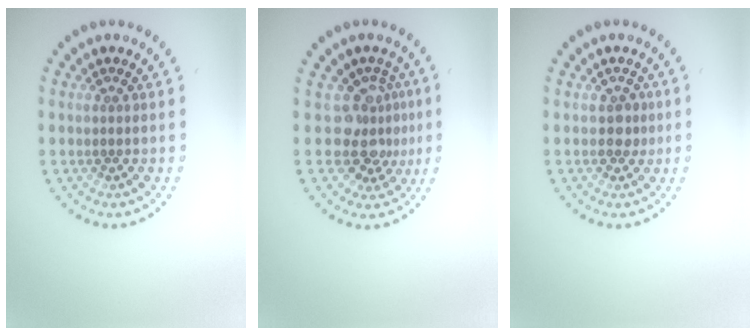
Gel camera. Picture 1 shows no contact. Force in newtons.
{"total": 3.7, "press": 2.6, "slide": 2.6}
{"total": 1.2, "press": 1.1, "slide": 0.5}